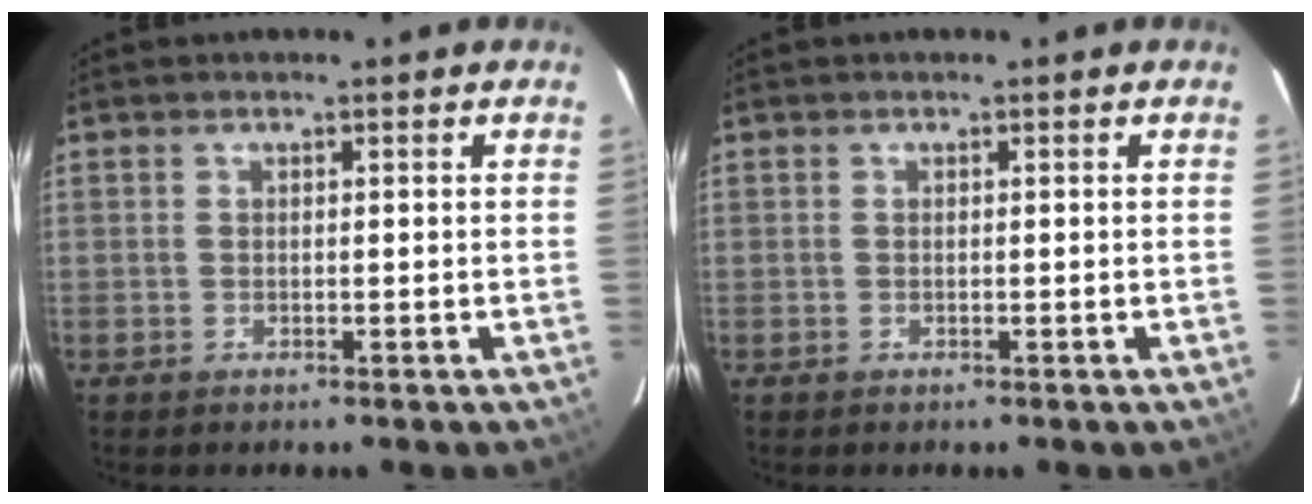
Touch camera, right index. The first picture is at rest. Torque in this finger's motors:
{"motor_torque": [0.00, 0.00, 0.02, 0.01]}